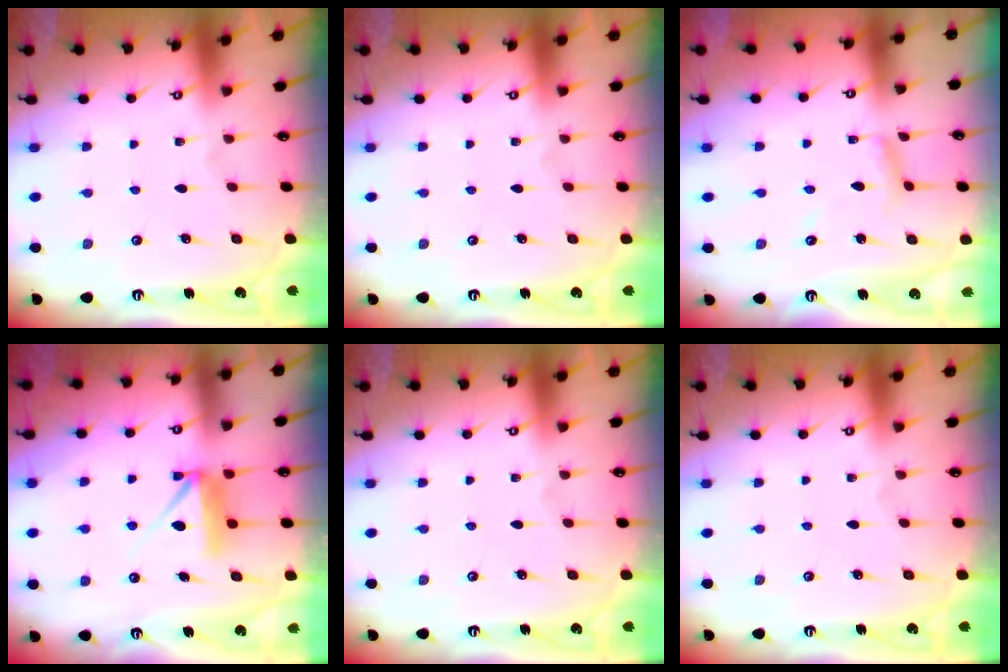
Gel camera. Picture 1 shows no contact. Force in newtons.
{"total": 0.0}
{"total": 5.5, "press": 5.5, "slide": 0.3}
{"total": 8.3, "press": 8.3, "slide": 0.3}
{"total": 0.0}
{"total": 0.0}